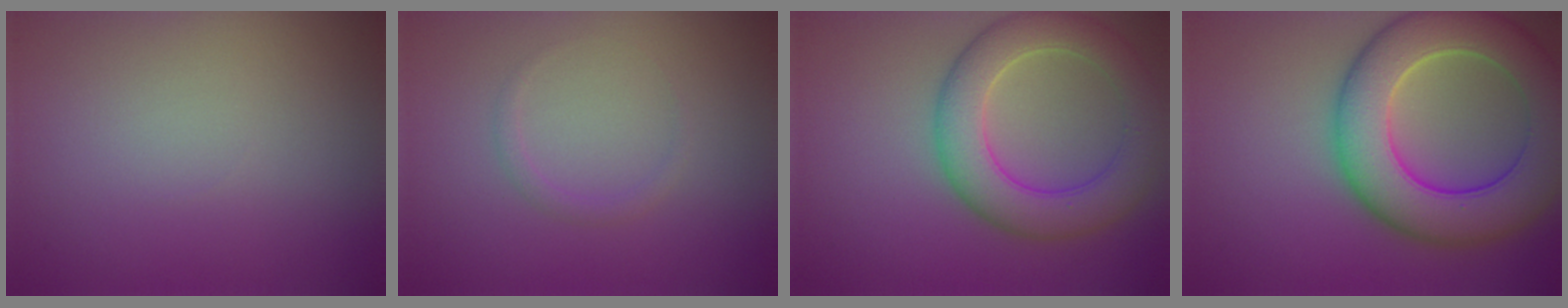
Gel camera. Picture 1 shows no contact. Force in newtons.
{"total": 0.8, "press": 0.8, "slide": 0.0}
{"total": 6.6, "press": 6.6, "slide": 0.3}
{"total": 10.3, "press": 10.3, "slide": 0.7}